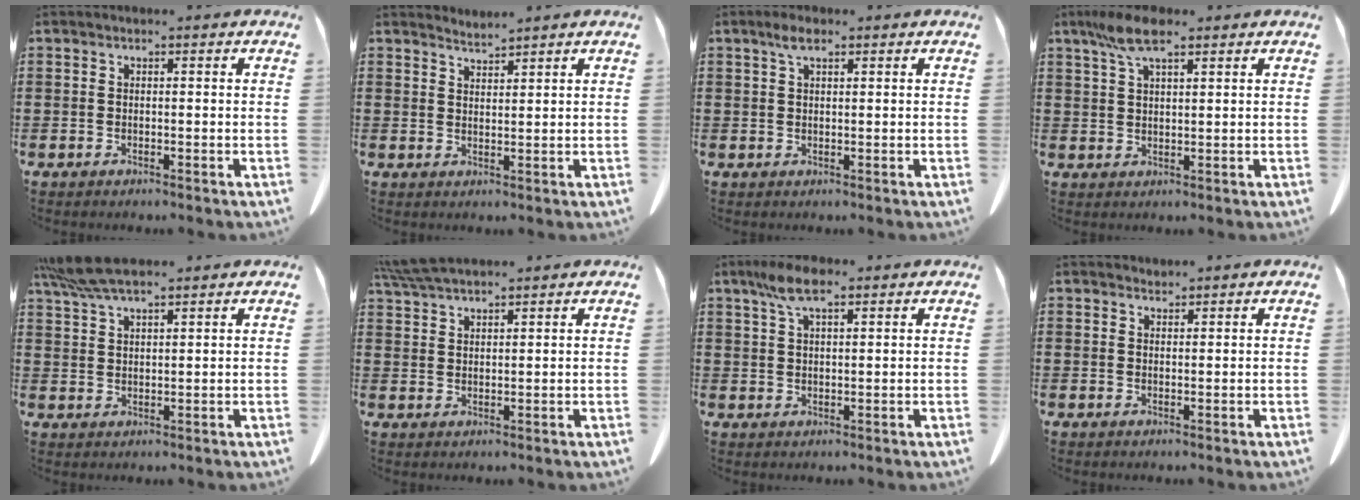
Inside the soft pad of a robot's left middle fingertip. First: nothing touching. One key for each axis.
{"total": 2.1, "fx": 2.0, "fy": -0.2, "fz": -0.3, "tx": 0.000, "ty": -0.004, "tz": 0.041}
{"total": 2.5, "fx": 1.5, "fy": 0.9, "fz": 1.8, "tx": -0.040, "ty": 0.005, "tz": 0.027}
{"total": 6.2, "fx": 3.5, "fy": 1.9, "fz": 4.7, "tx": -0.107, "ty": 0.004, "tz": 0.062}
{"total": 6.3, "fx": 5.1, "fy": 1.2, "fz": 3.5, "tx": -0.081, "ty": -0.004, "tz": 0.096}
{"total": 4.9, "fx": 4.4, "fy": 0.6, "fz": 2.2, "tx": -0.055, "ty": -0.009, "tz": 0.085}
{"total": 5.5, "fx": 3.2, "fy": 1.7, "fz": 4.1, "tx": -0.088, "ty": 0.005, "tz": 0.058}
{"total": 1.3, "fx": 1.2, "fy": 0.3, "fz": -0.1, "tx": -0.001, "ty": -0.001, "tz": 0.026}